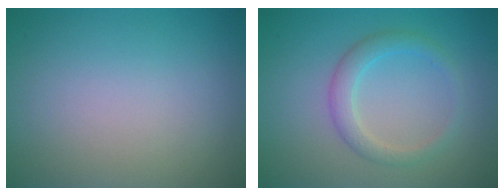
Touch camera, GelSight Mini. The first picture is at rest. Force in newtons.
{"total": 2.4, "press": 2.4, "slide": 0.1}